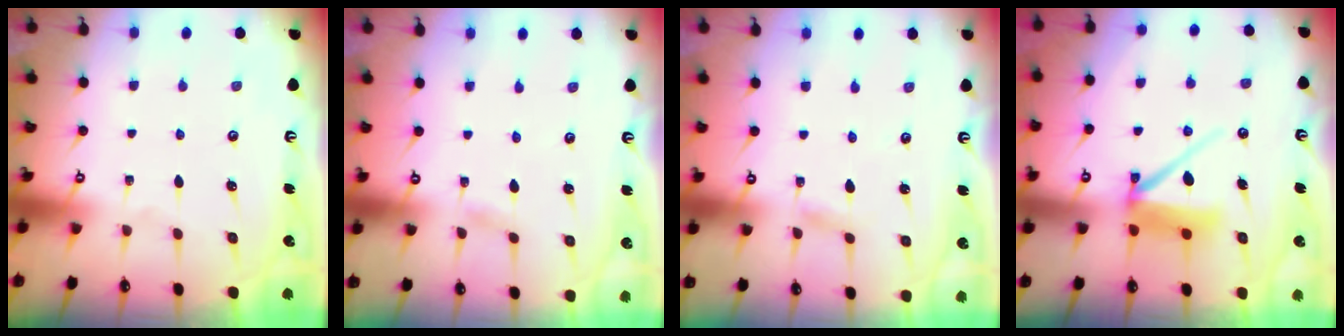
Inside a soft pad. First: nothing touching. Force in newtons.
{"total": 2.1, "press": 2.1, "slide": 0.2}
{"total": 1.9, "press": 1.9, "slide": 0.2}
{"total": 11.5, "press": 11.4, "slide": 0.7}